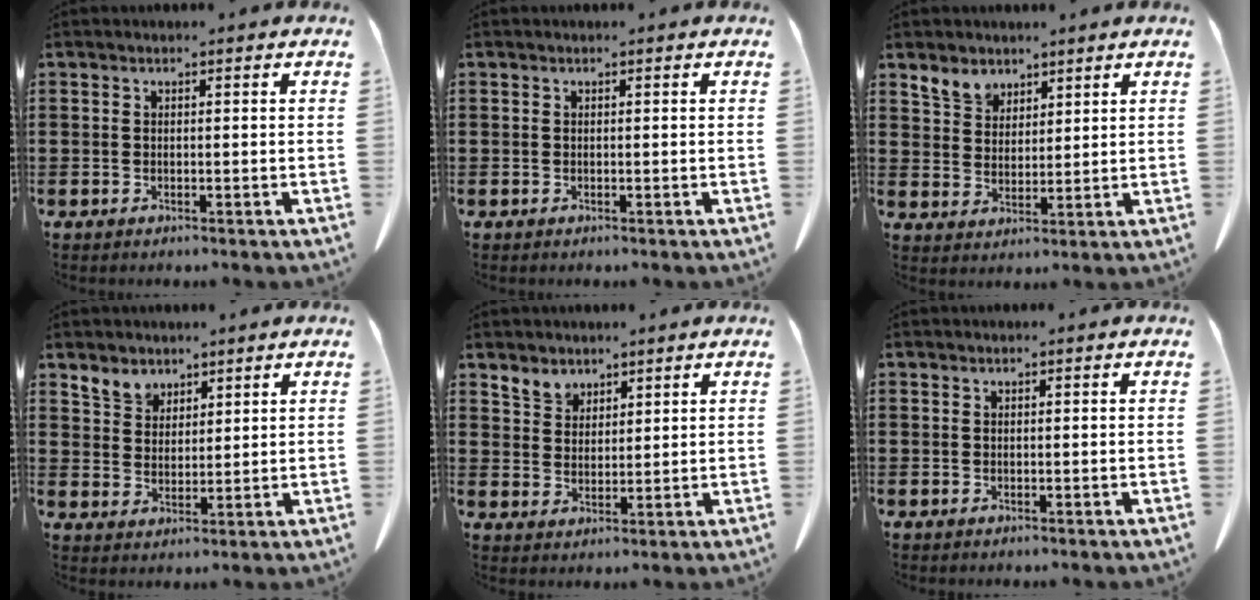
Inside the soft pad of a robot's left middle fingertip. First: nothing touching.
{"total": 0.0}
{"total": 4.5, "force": [3.5, 2.8, 0.9], "torque": [-0.034, 0.005, 0.066]}
{"total": 4.2, "force": [3.4, 2.5, 0.5], "torque": [-0.025, 0.004, 0.064]}
{"total": 3.6, "force": [2.9, 2.1, 0.3], "torque": [-0.019, 0.005, 0.056]}
{"total": 0.0}